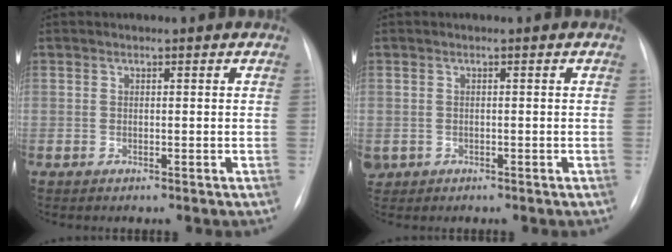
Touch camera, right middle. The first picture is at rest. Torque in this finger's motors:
{"motor_torque": [0.20, -0.13, 0.00, 0.00]}